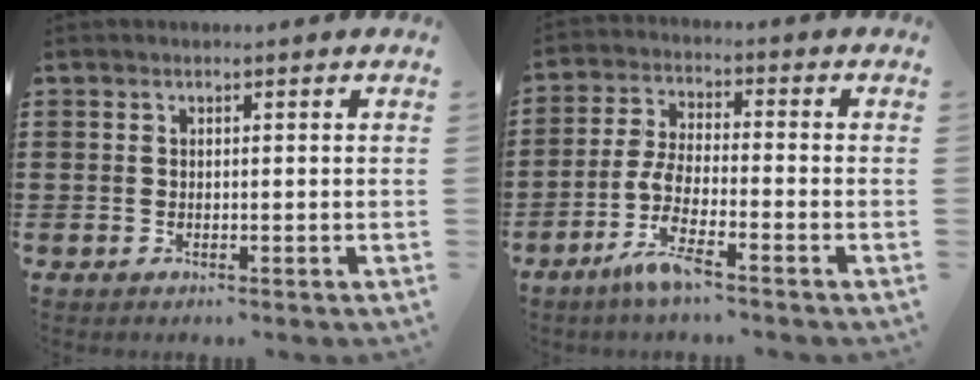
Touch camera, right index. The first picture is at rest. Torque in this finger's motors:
{"motor_torque": [0.21, 0.21, 0.08, 0.00]}